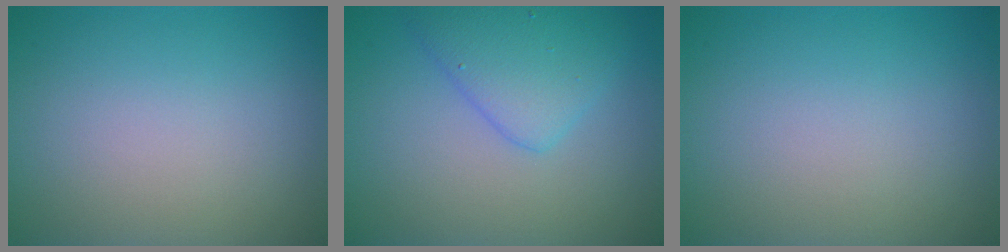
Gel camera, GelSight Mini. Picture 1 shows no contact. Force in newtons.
{"total": 3.9, "press": 3.9, "slide": 0.1}
{"total": 0.0}